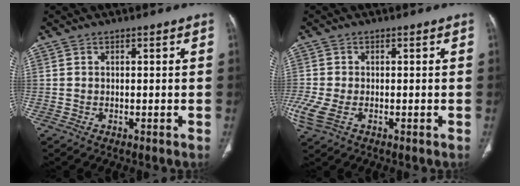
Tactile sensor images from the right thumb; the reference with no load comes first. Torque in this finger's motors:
{"motor_torque": [0.16, 0.03, 0.28, 0.52, 0.19]}